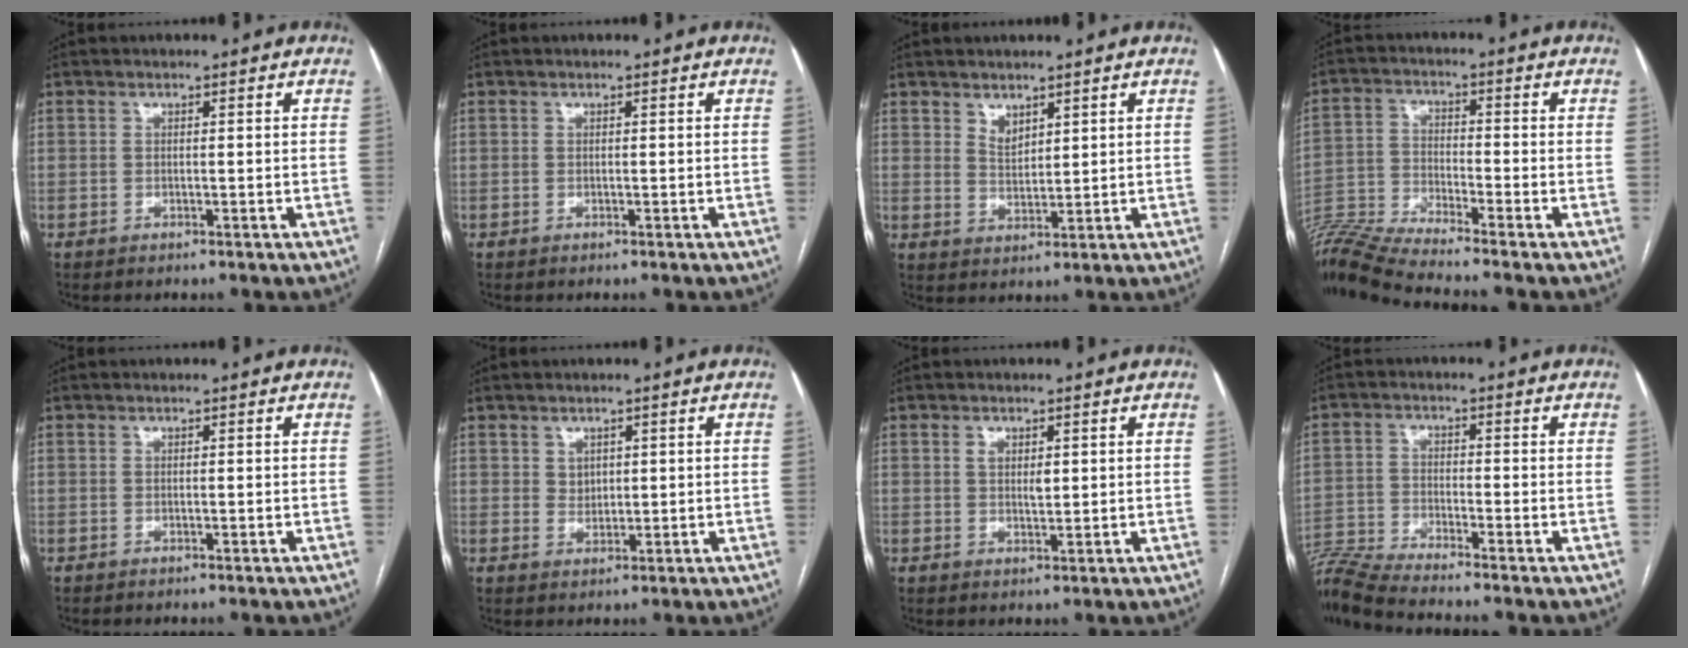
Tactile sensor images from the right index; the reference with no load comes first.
{"total": 0.0}
{"total": 2.9, "force": [2.1, 1.5, 1.3], "torque": [-0.024, -0.006, 0.047]}
{"total": 12.2, "force": [-11.3, -2.5, 3.8], "torque": [-0.074, -0.010, -0.209]}
{"total": 0.0}
{"total": 2.0, "force": [0.9, 1.6, 0.8], "torque": [-0.014, -0.003, 0.019]}
{"total": 2.4, "force": [0.7, 1.3, 1.9], "torque": [-0.031, -0.002, 0.012]}
{"total": 10.0, "force": [-9.2, -1.6, 3.6], "torque": [-0.070, -0.018, -0.168]}